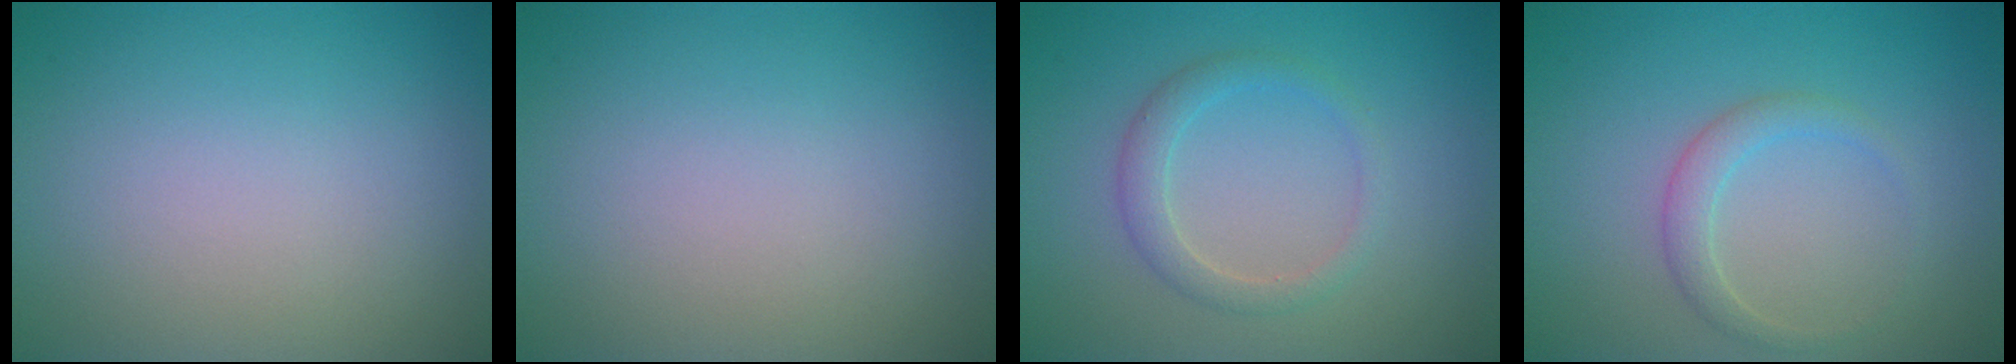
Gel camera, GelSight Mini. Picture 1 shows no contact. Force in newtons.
{"total": 0.0}
{"total": 2.2, "press": 2.2, "slide": 0.2}
{"total": 1.9, "press": 1.9, "slide": 0.0}